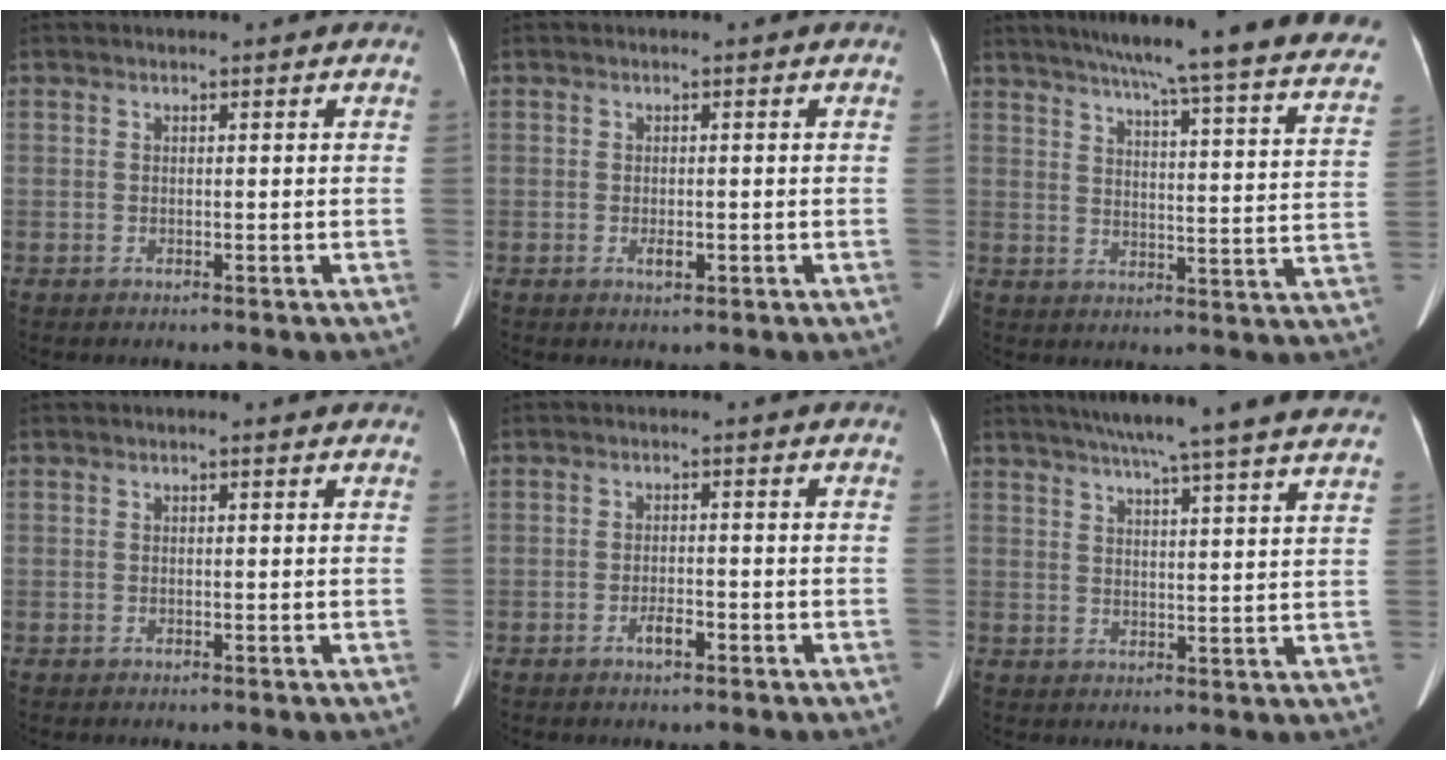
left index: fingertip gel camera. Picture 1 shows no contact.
{"total": 1.4, "force": [-0.5, 0.7, 1.1], "torque": [-0.020, 0.000, -0.008]}
{"total": 29.9, "force": [26.1, 1.0, 14.6], "torque": [-0.185, -0.069, 0.306]}
{"total": 0.7, "force": [0.4, 0.2, 0.5], "torque": [-0.011, 0.006, 0.000]}
{"total": 2.2, "force": [-1.3, 0.7, 1.6], "torque": [-0.028, 0.002, -0.024]}
{"total": 22.1, "force": [19.2, -0.5, 10.8], "torque": [-0.170, -0.009, 0.238]}